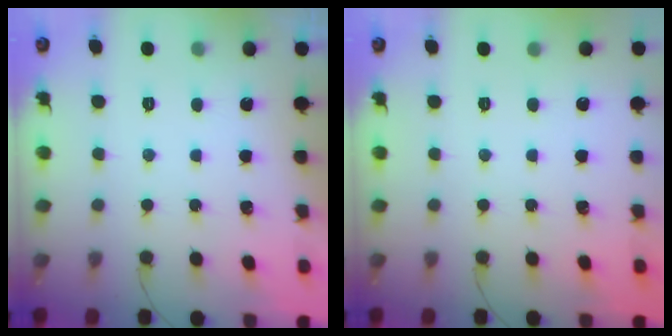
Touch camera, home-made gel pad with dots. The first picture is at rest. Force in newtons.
{"total": 0.0}